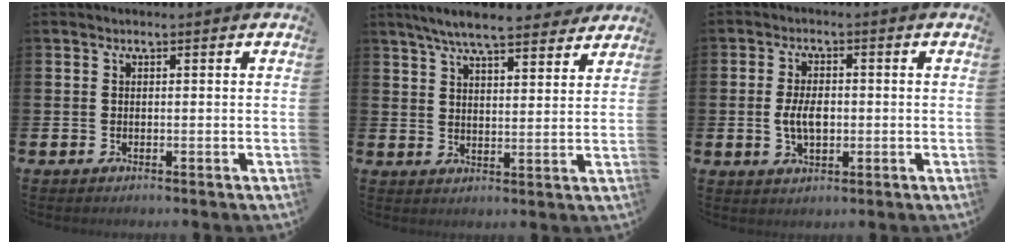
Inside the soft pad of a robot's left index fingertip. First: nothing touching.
{"total": 7.4, "force": [6.9, 1.0, 2.5], "torque": [-0.061, -0.033, 0.123]}
{"total": 4.3, "force": [-0.2, 2.5, 3.6], "torque": [-0.064, 0.001, -0.008]}